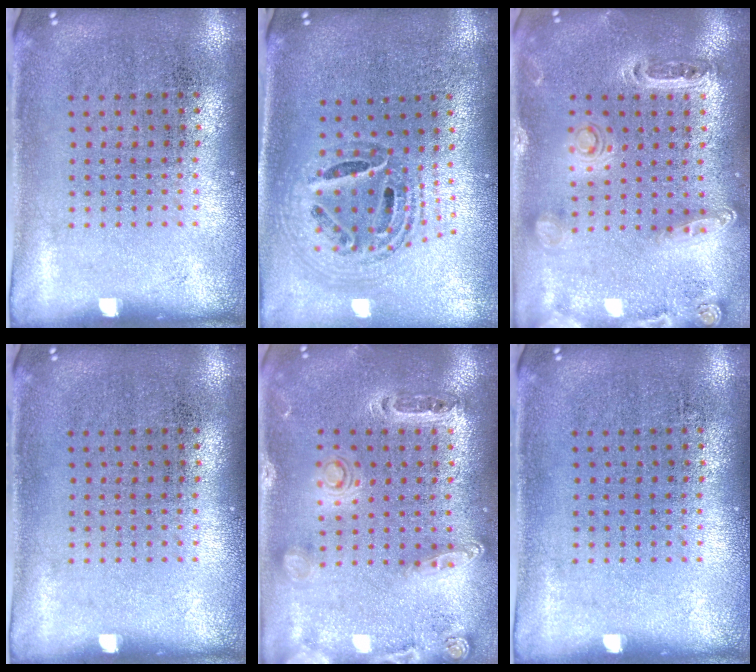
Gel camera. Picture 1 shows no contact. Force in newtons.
{"total": 1.3, "press": 1.2, "slide": 0.5}
{"total": 1.3, "press": 1.3, "slide": 0.3}
{"total": 0.0}
{"total": 1.0, "press": 1.0, "slide": 0.3}
{"total": 0.0}